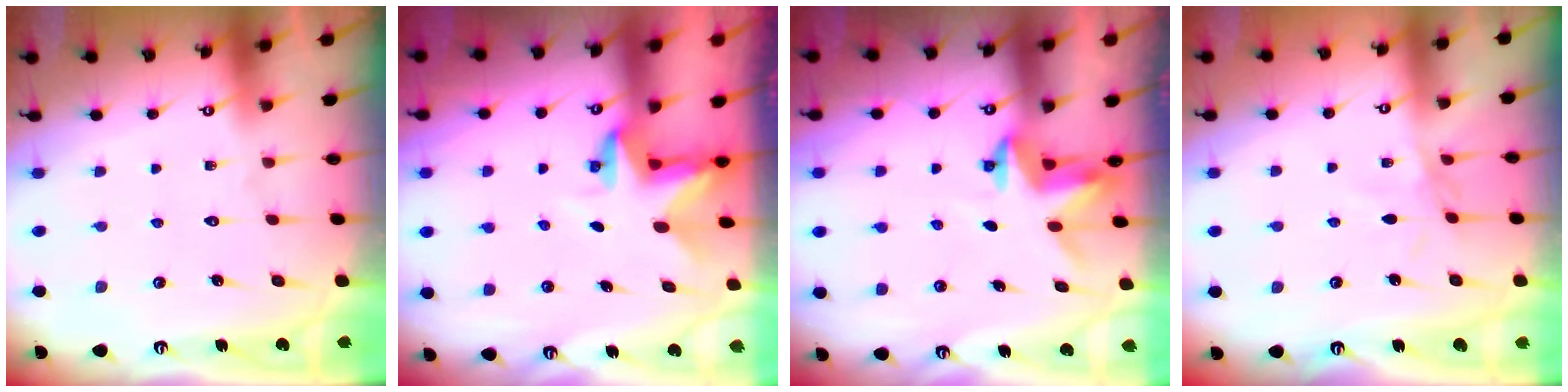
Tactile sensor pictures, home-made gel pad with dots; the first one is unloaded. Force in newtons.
{"total": 2.9, "press": 2.9, "slide": 0.2}
{"total": 3.0, "press": 3.0, "slide": 0.2}
{"total": 2.0, "press": 1.9, "slide": 0.4}